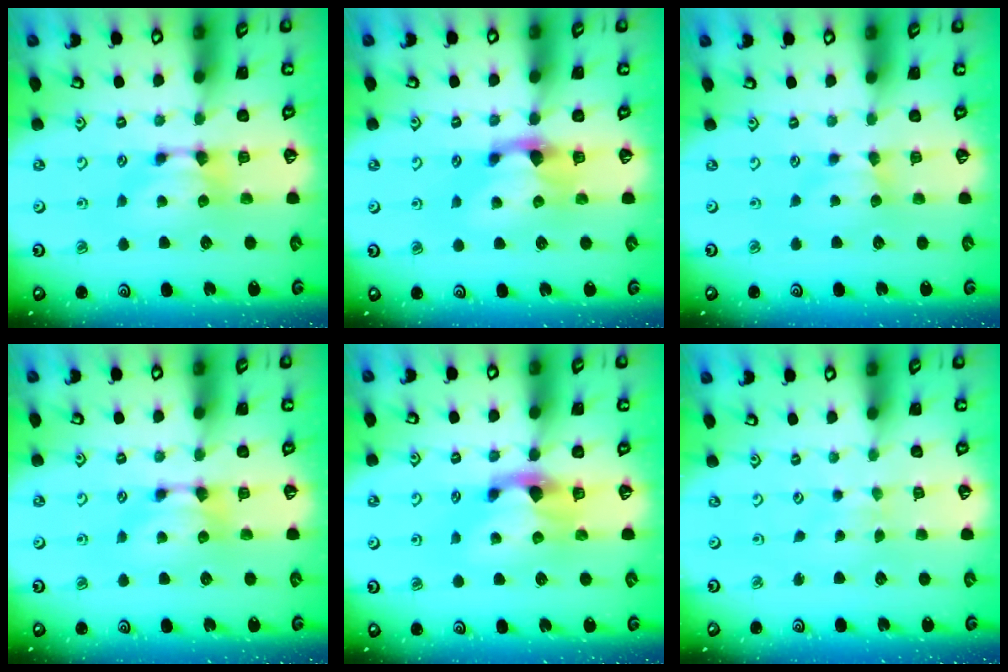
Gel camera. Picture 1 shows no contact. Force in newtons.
{"total": 1.6, "press": 1.2, "slide": 1.1}
{"total": 2.0, "press": 2.0, "slide": 0.5}
{"total": 0.0}
{"total": 2.2, "press": 1.9, "slide": 1.2}
{"total": 3.4, "press": 3.4, "slide": 0.1}